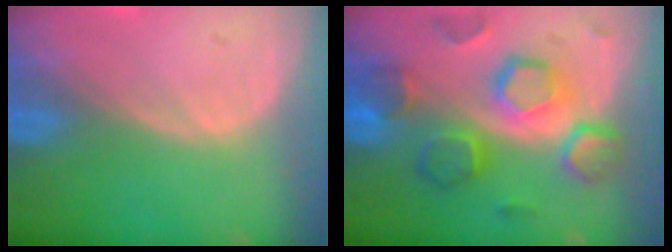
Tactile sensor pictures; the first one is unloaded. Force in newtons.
{"total": 9.5, "press": 9.5, "slide": 0.4}